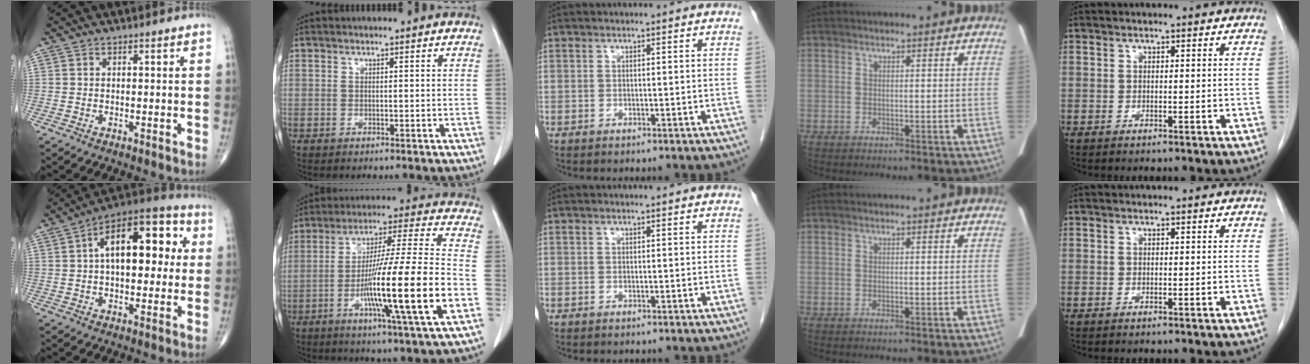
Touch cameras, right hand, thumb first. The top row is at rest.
{"thumb": {"total": 18.2, "force": [3.3, 9.4, 15.1], "torque": [-0.194, 0.033, 0.040]}, "index": {"total": 19.1, "force": [-6.1, -0.7, 18.1], "torque": [-0.308, -0.011, -0.107]}}